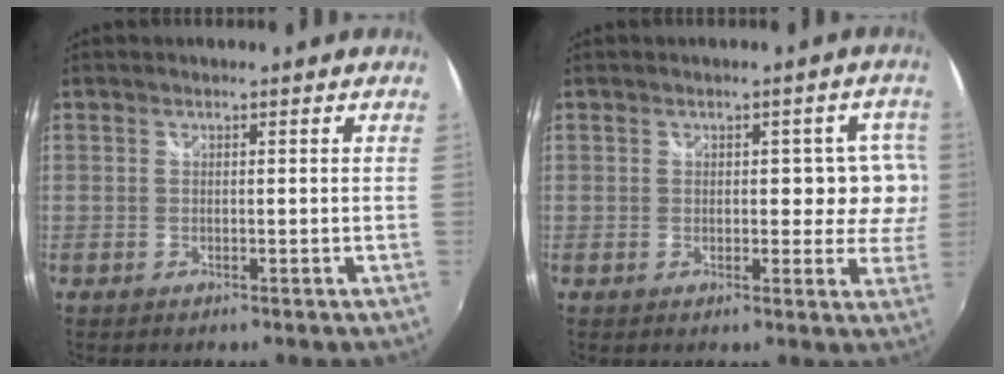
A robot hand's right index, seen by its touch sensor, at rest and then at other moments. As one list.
[{"total": 5.1, "force": [0.2, 3.8, 3.4], "torque": [-0.019, 0.014, 0.006]}]